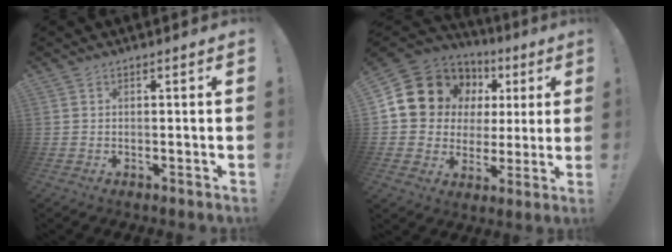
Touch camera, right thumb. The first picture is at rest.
{"total": 13.1, "force": [6.7, 10.5, 3.9], "torque": [-0.064, -0.044, 0.144]}